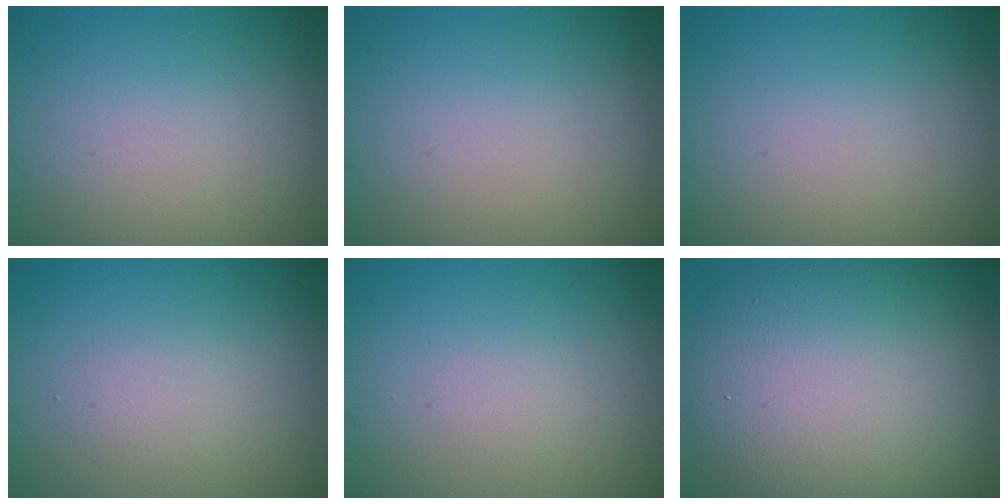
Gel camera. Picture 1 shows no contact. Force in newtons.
{"total": 0.0}
{"total": 0.0}
{"total": 1.5, "press": 1.5, "slide": 0.1}
{"total": 0.6, "press": 0.6, "slide": 0.1}
{"total": 12.8, "press": 12.8, "slide": 0.5}